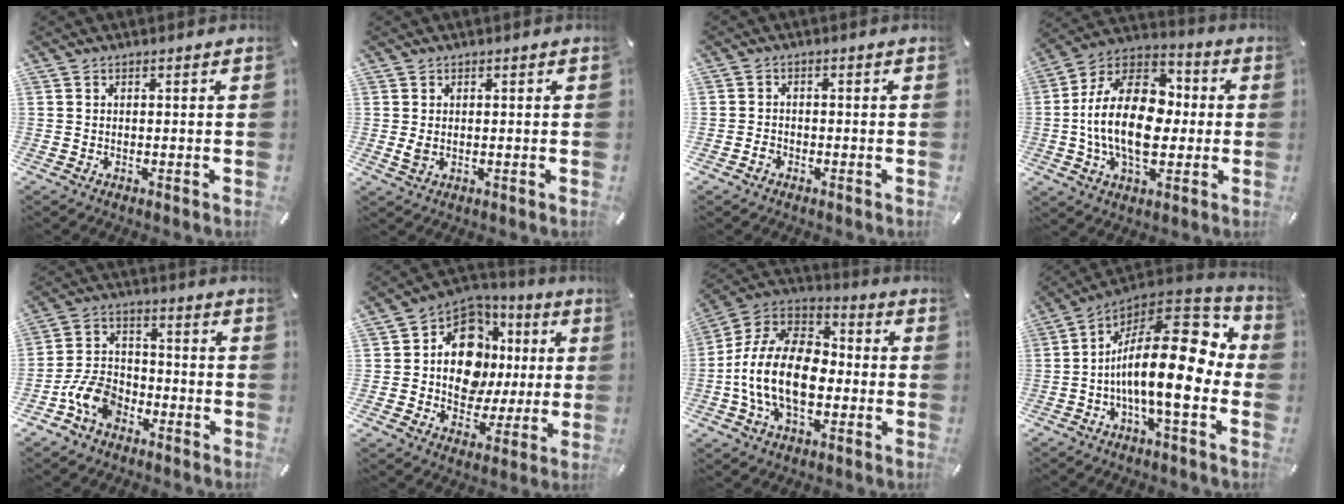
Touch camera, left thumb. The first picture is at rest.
{"total": 2.0, "force": [0.2, 1.5, 1.3], "torque": [-0.017, -0.001, 0.002]}
{"total": 2.3, "force": [-1.2, 1.9, 0.6], "torque": [-0.009, 0.008, -0.026]}
{"total": 21.1, "force": [-1.6, 13.8, 15.9], "torque": [-0.310, 0.012, -0.028]}
{"total": 10.8, "force": [-5.5, 7.6, 5.3], "torque": [-0.116, 0.036, -0.100]}
{"total": 15.2, "force": [1.8, 12.2, 8.8], "torque": [-0.144, -0.017, 0.038]}
{"total": 18.0, "force": [-4.7, 11.7, 12.8], "torque": [-0.286, 0.027, -0.087]}
{"total": 22.7, "force": [-0.9, 8.9, 20.8], "torque": [-0.365, -0.022, -0.018]}